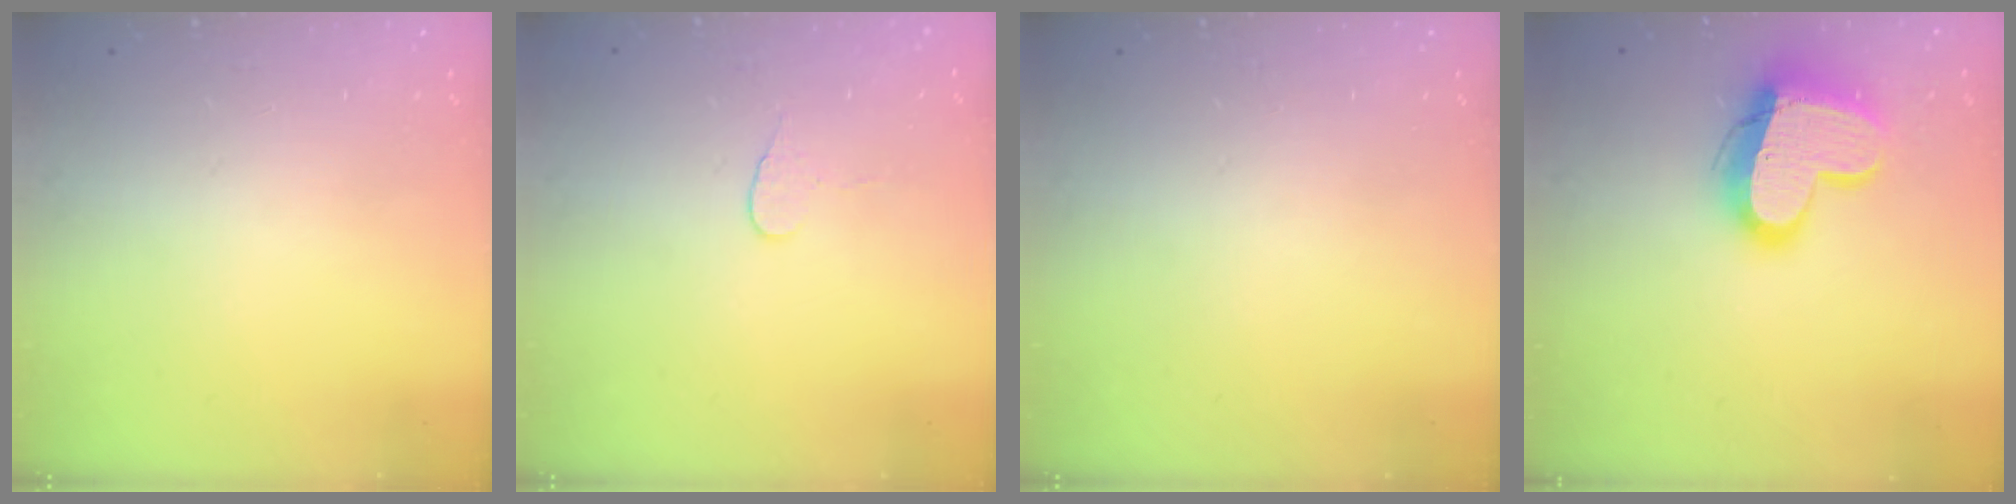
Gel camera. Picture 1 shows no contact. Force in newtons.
{"total": 3.8, "press": 3.8, "slide": 0.4}
{"total": 0.0}
{"total": 16.7, "press": 16.7, "slide": 1.1}